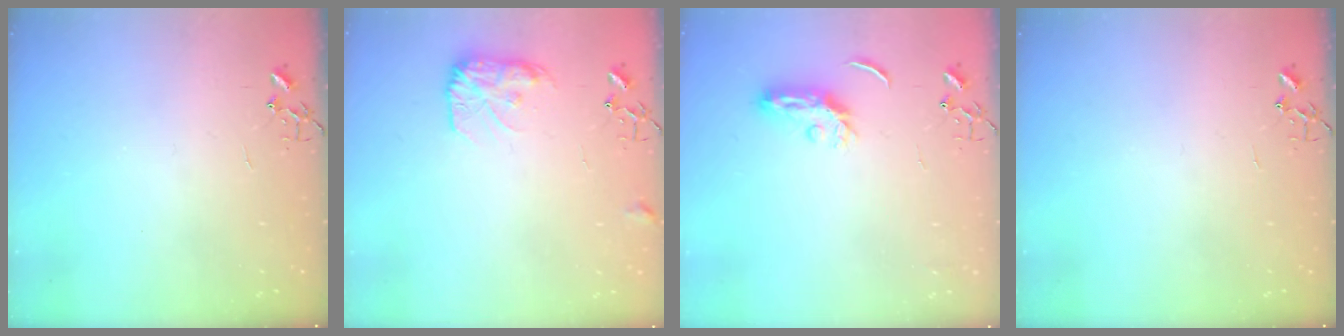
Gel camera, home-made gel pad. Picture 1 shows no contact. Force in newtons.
{"total": 10.8, "press": 10.8, "slide": 0.4}
{"total": 5.6, "press": 5.6, "slide": 0.5}
{"total": 0.0}